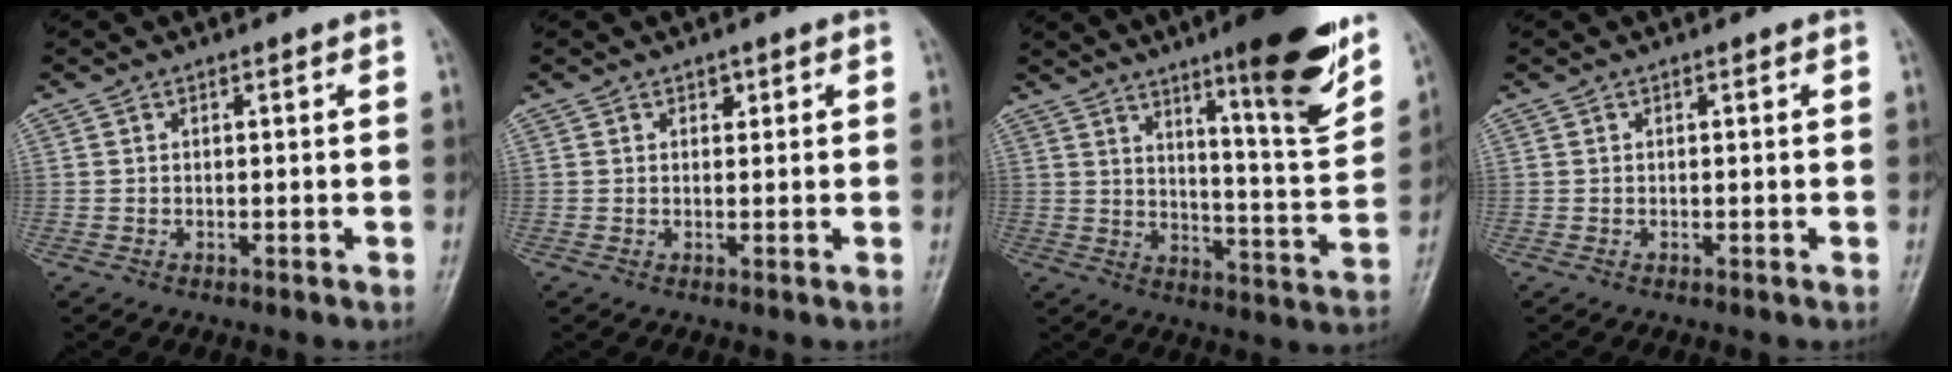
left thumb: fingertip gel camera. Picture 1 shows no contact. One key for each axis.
{"total": 0.9, "fx": 0.6, "fy": 0.7, "fz": 0.3, "tx": 0.007, "ty": -0.002, "tz": 0.007}
{"total": 16.8, "fx": 10.6, "fy": 2.2, "fz": 12.8, "tx": -0.159, "ty": -0.067, "tz": 0.160}
{"total": 0.0}